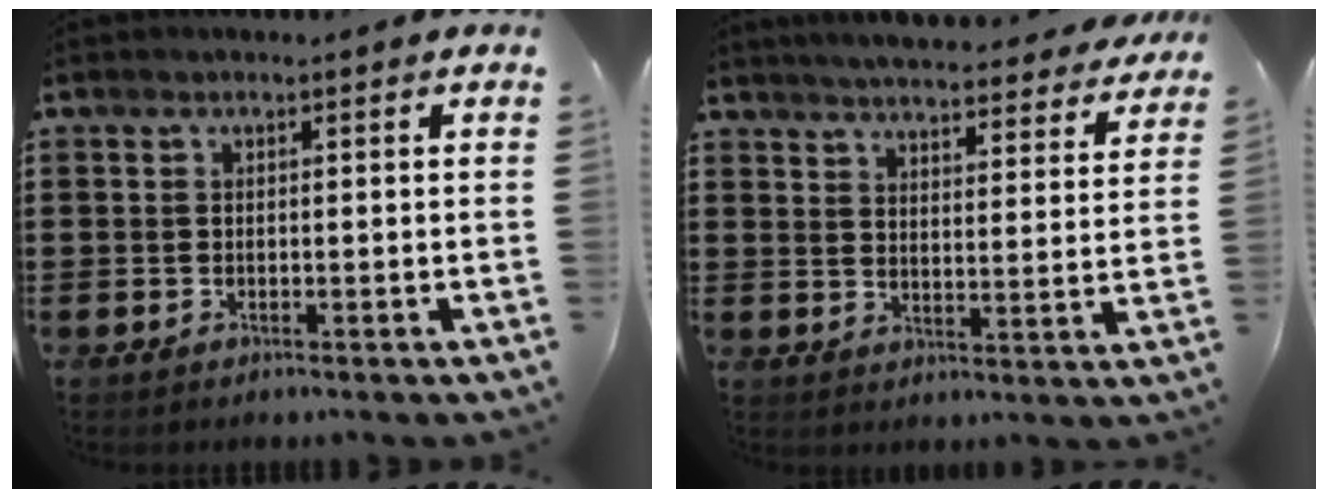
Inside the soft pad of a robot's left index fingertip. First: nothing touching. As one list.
[{"total": 4.9, "force": [4.8, -0.4, 0.9], "torque": [-0.040, -0.034, 0.082]}]